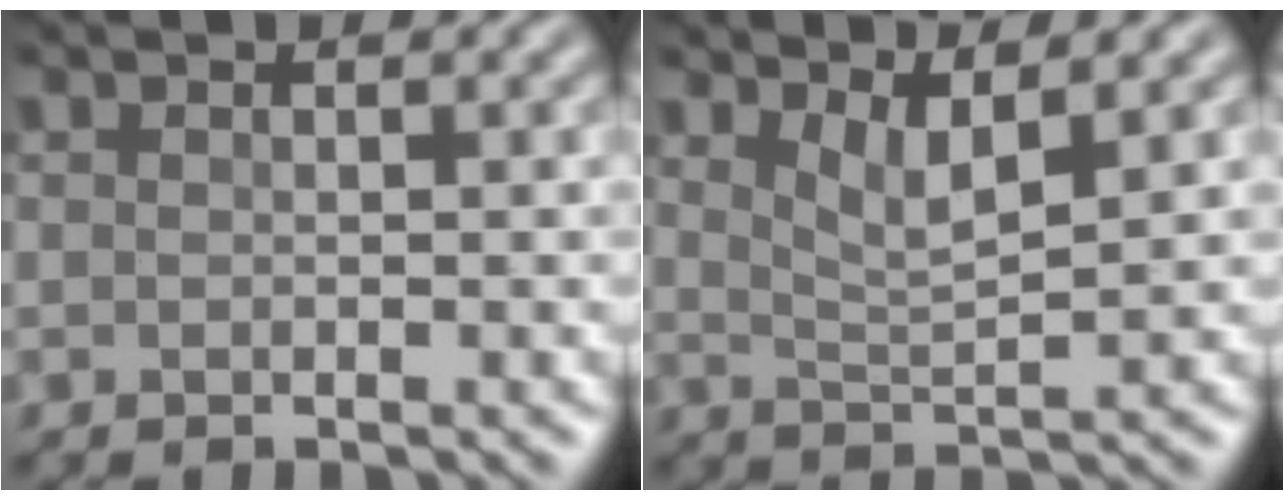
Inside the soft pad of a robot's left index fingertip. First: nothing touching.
{"total": 2.8, "force": [1.7, 0.6, 2.1], "torque": [-0.035, -0.009, 0.031]}